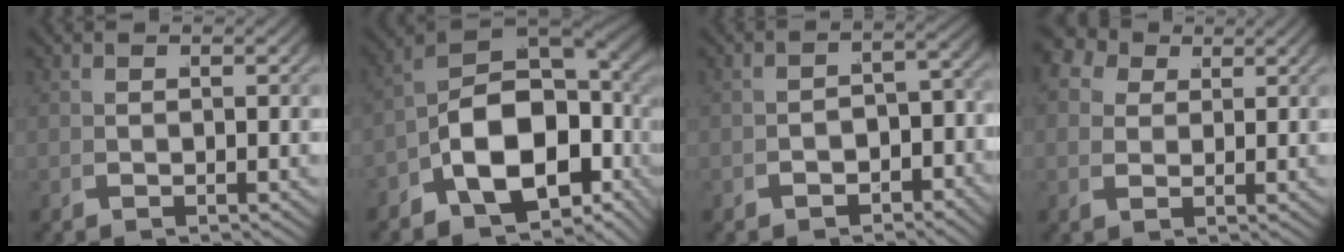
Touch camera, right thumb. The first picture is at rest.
{"total": 15.7, "force": [-1.6, 10.4, 11.7], "torque": [-0.203, -0.030, -0.018]}
{"total": 2.9, "force": [-2.2, 1.6, 1.2], "torque": [-0.015, -0.012, -0.027]}
{"total": 5.0, "force": [2.5, 3.8, 2.0], "torque": [-0.042, -0.002, 0.037]}